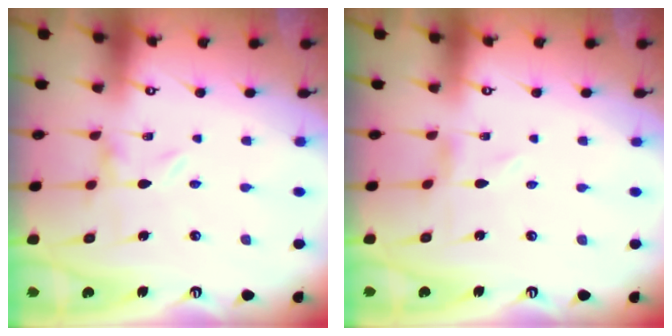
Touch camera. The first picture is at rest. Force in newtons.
{"total": 0.0}